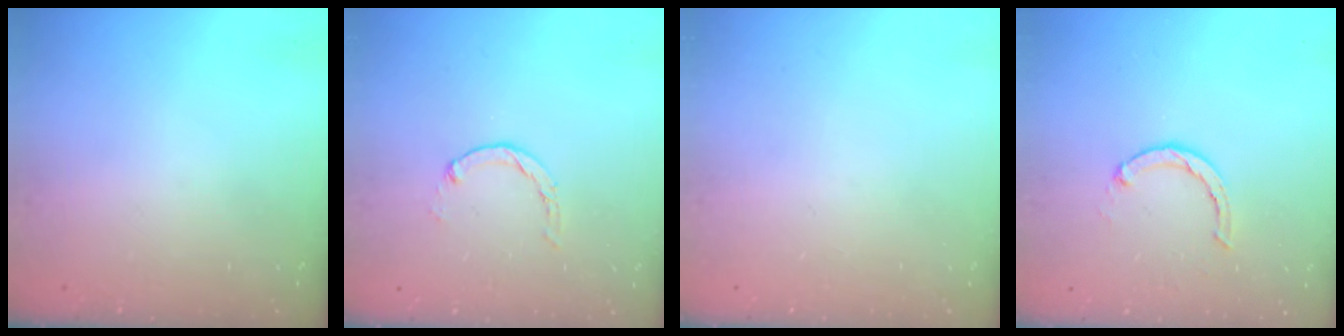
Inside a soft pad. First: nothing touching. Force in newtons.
{"total": 0.7, "press": 0.7, "slide": 0.2}
{"total": 0.0}
{"total": 2.4, "press": 2.4, "slide": 0.4}